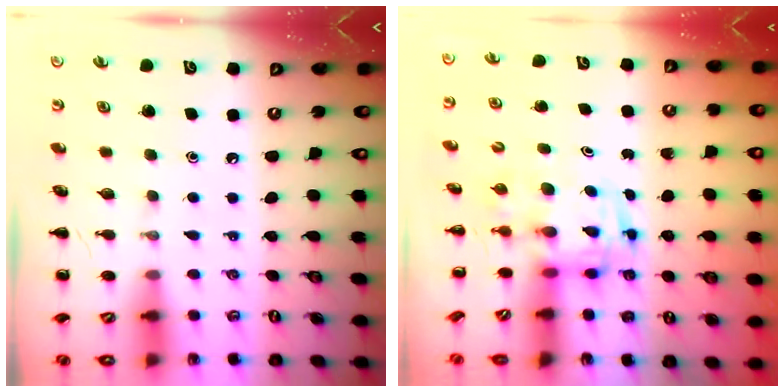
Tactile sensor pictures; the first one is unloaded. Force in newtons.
{"total": 2.9, "press": 2.9, "slide": 0.5}